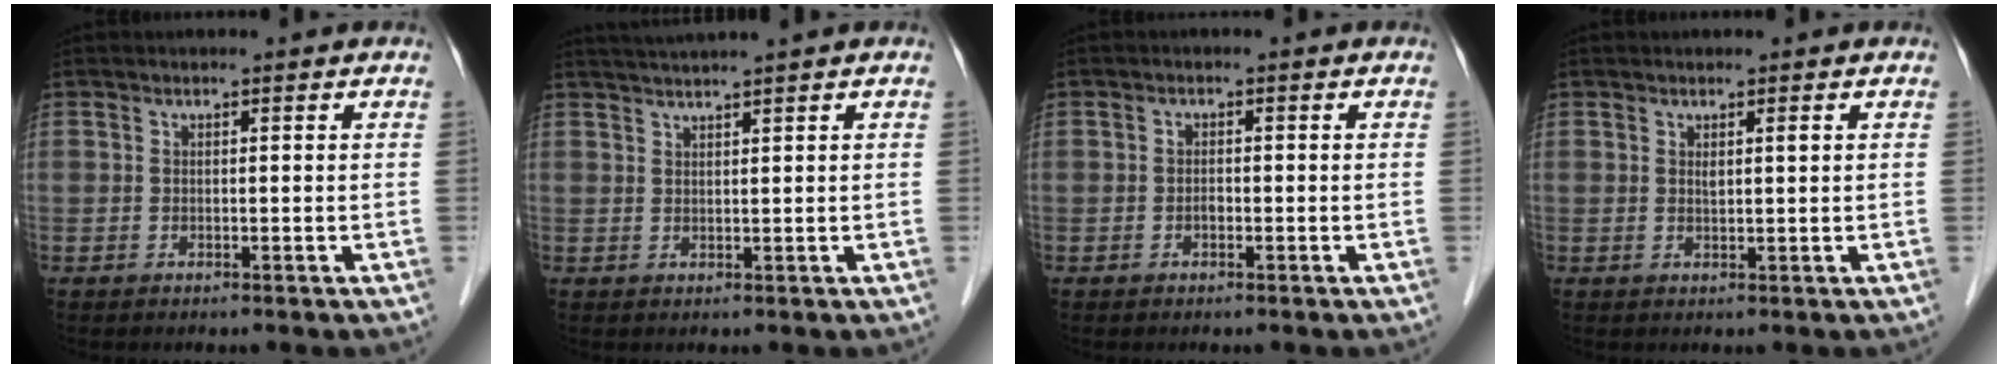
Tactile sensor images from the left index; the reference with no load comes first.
{"total": 3.9, "force": [3.4, -1.2, 1.6], "torque": [-0.023, 0.017, 0.064]}
{"total": 0.8, "force": [-0.5, 0.5, 0.5], "torque": [-0.008, 0.003, -0.011]}
{"total": 1.1, "force": [0.5, 0.0, 1.0], "torque": [-0.021, 0.001, 0.008]}